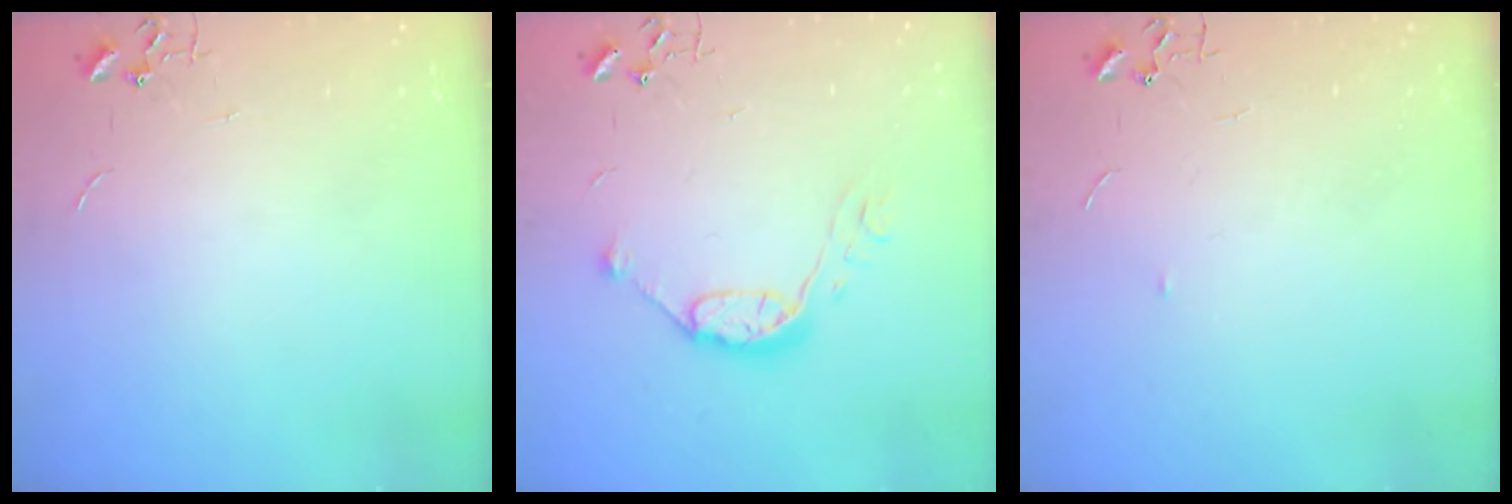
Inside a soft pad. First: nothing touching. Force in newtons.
{"total": 9.8, "press": 9.8, "slide": 0.8}
{"total": 3.4, "press": 3.3, "slide": 0.5}